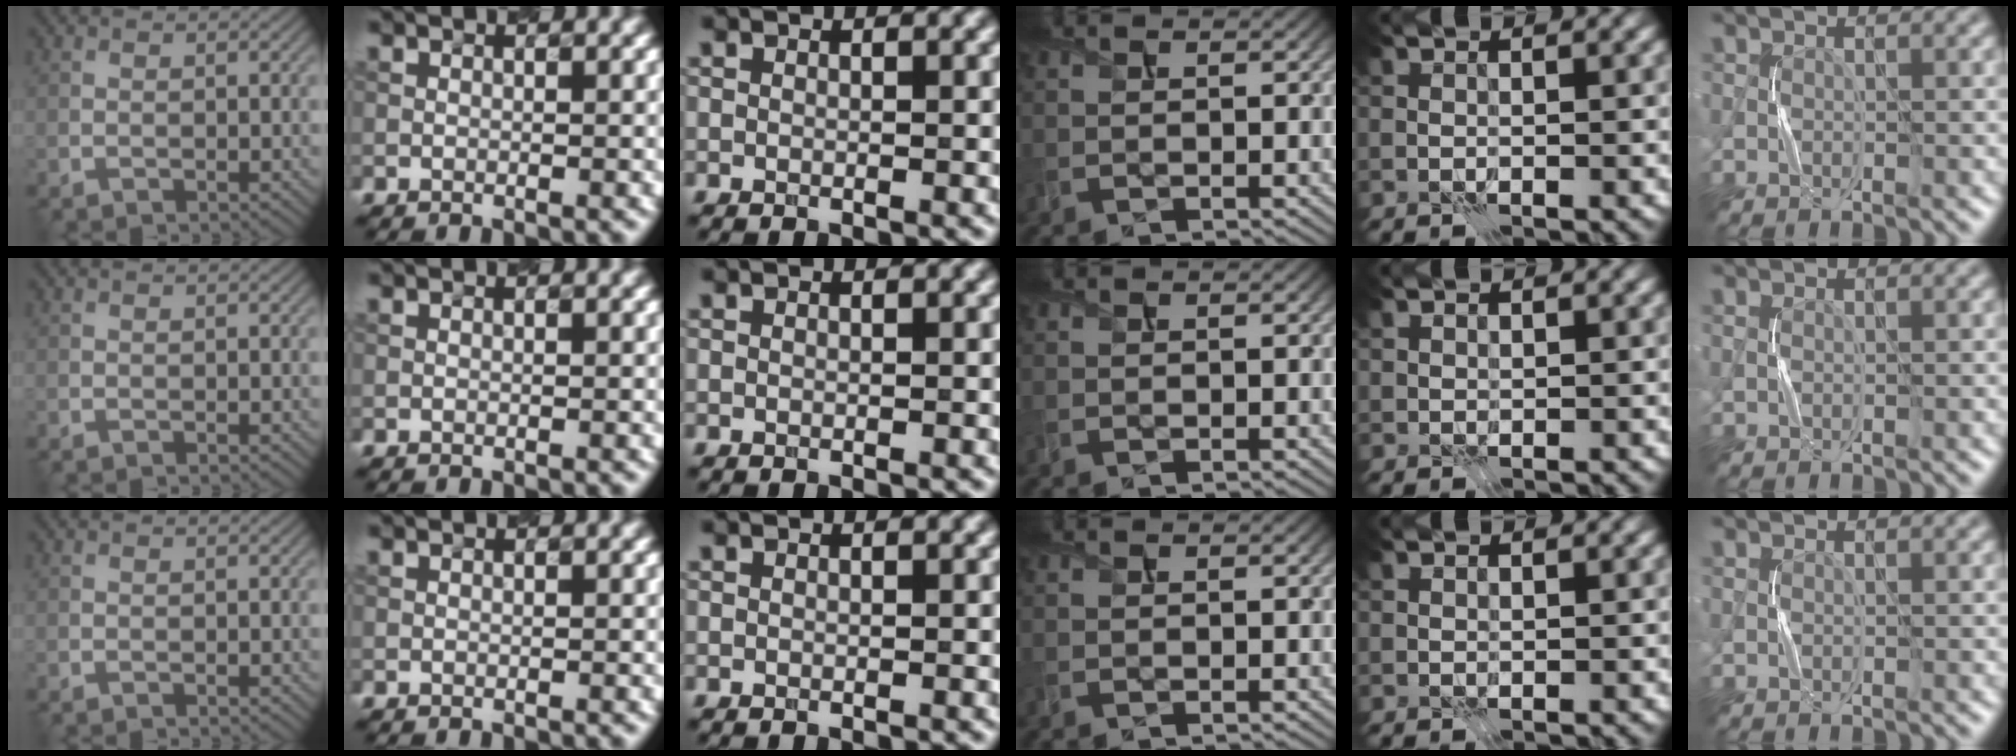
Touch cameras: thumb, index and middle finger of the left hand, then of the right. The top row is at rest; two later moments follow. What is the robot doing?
{"motion": "press", "object": "gel pad"}